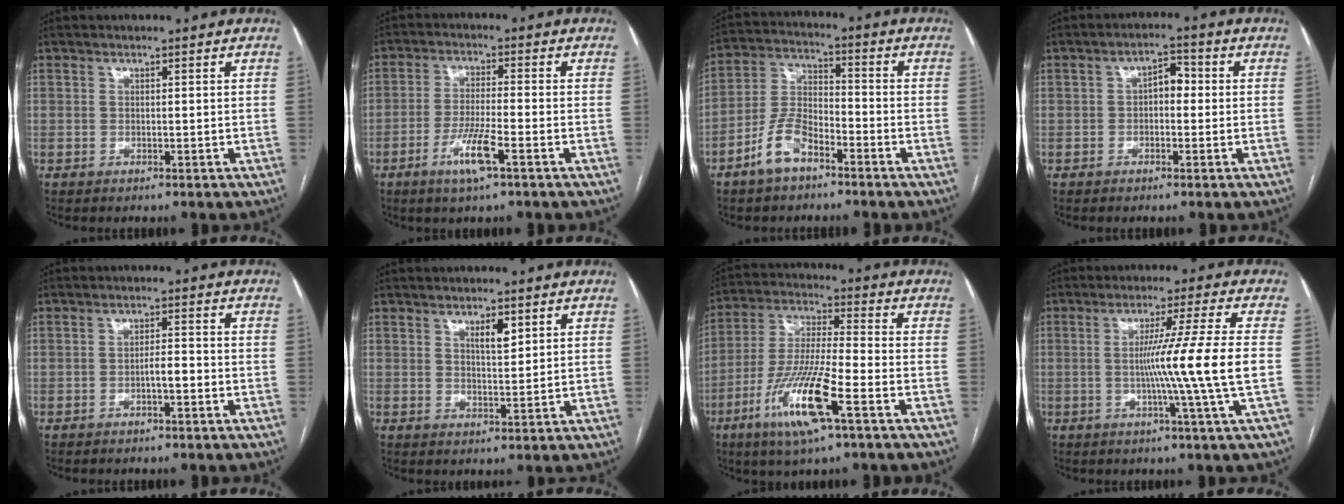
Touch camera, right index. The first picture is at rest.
{"total": 6.5, "force": [-3.3, 0.3, 5.7], "torque": [-0.109, -0.010, -0.061]}
{"total": 8.1, "force": [-5.1, 3.4, 5.4], "torque": [-0.123, 0.010, -0.101]}
{"total": 3.6, "force": [0.0, 2.0, 3.0], "torque": [-0.044, 0.021, -0.004]}
{"total": 2.7, "force": [-1.0, 0.6, 2.4], "torque": [-0.037, 0.004, -0.017]}
{"total": 3.3, "force": [1.7, 1.0, 2.6], "torque": [-0.045, -0.001, 0.030]}
{"total": 14.0, "force": [-6.4, 1.1, 12.4], "torque": [-0.254, -0.017, -0.120]}
{"total": 10.9, "force": [-1.2, -3.2, 10.3], "torque": [-0.169, -0.012, -0.016]}